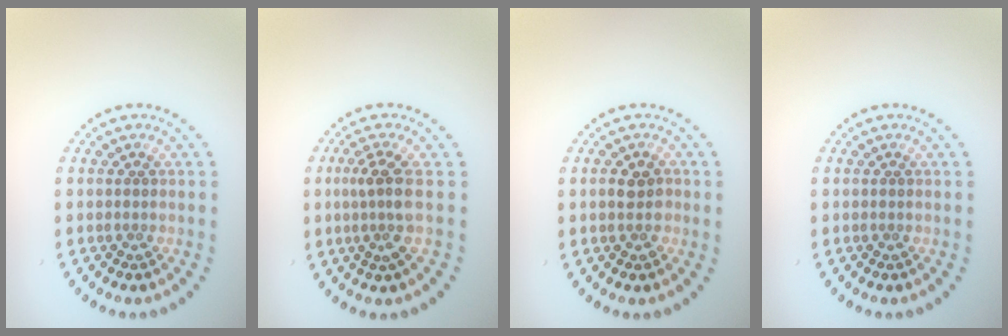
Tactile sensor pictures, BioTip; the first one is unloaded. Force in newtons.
{"total": 2.6, "press": 1.9, "slide": 1.8}
{"total": 1.9, "press": 1.9, "slide": 0.3}
{"total": 0.0}